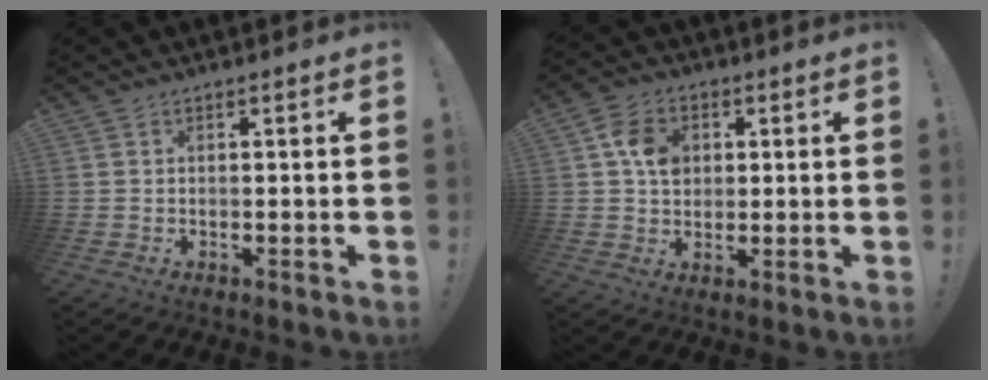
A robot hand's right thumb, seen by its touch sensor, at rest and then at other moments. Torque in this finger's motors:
{"motor_torque": [-0.51, 0.64, 0.84, 0.01, 0.07]}